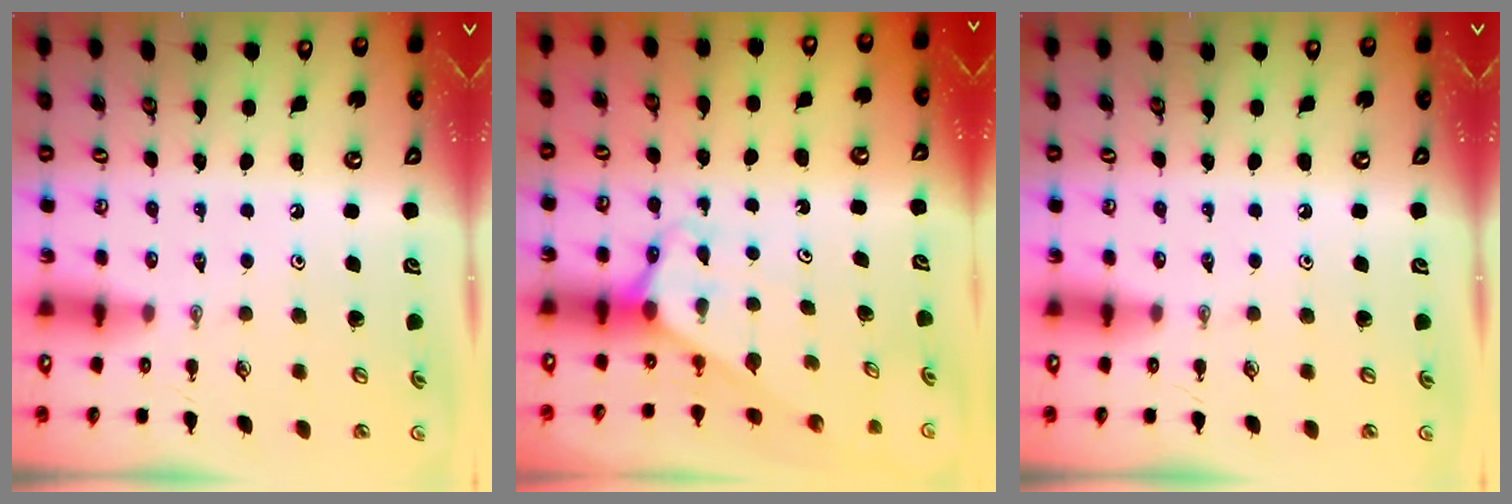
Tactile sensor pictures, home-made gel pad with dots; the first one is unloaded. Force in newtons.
{"total": 2.6, "press": 2.6, "slide": 0.2}
{"total": 0.0}